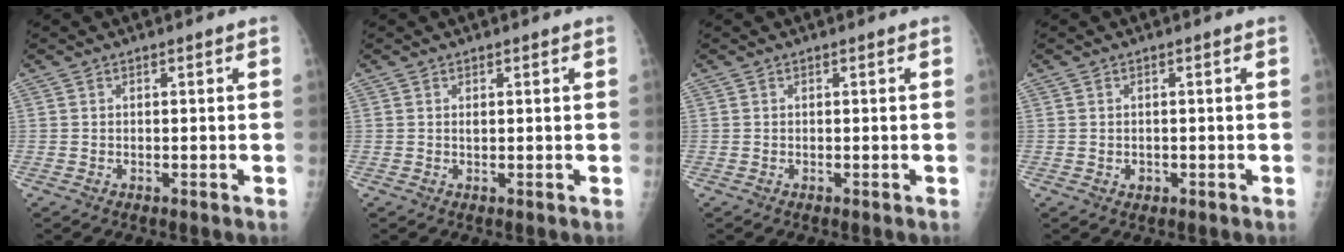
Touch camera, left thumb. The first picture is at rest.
{"total": 0.7, "force": [0.3, 0.4, 0.5], "torque": [-0.008, -0.002, 0.005]}
{"total": 0.0}
{"total": 1.3, "force": [-0.2, 1.1, 0.6], "torque": [-0.008, 0.001, 0.001]}